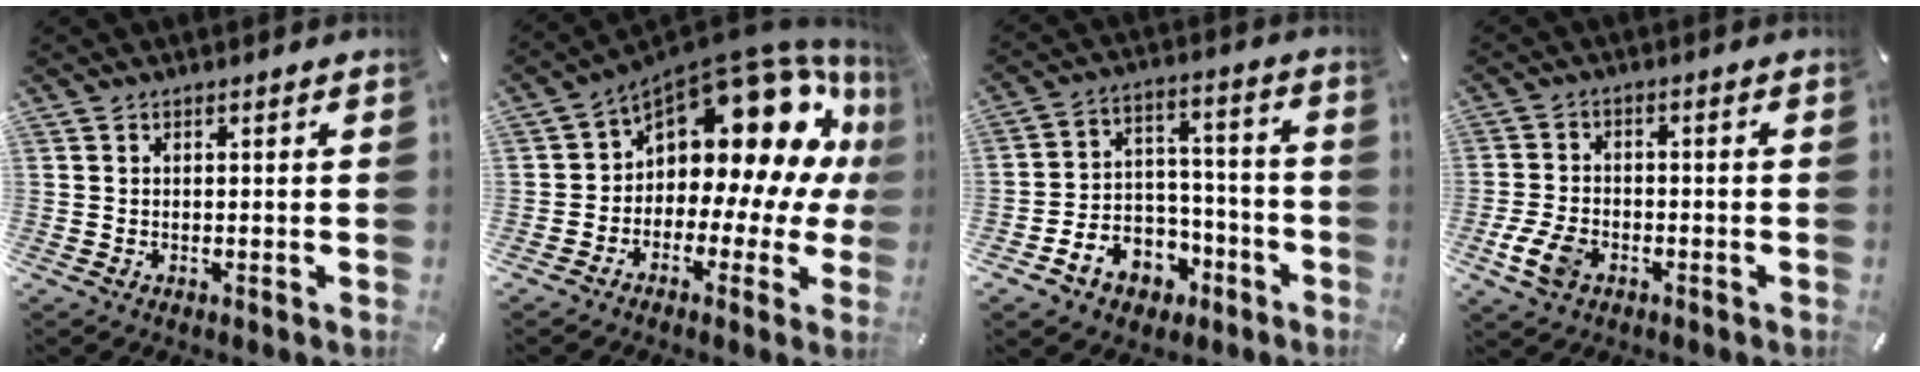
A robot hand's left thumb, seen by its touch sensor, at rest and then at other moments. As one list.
[{"total": 16.1, "force": [7.8, 9.0, 10.9], "torque": [-0.150, -0.076, 0.125]}, {"total": 10.2, "force": [-4.0, 8.8, 3.1], "torque": [-0.035, 0.028, -0.055]}, {"total": 6.6, "force": [-2.9, 4.3, 4.0], "torque": [-0.100, 0.008, -0.056]}]